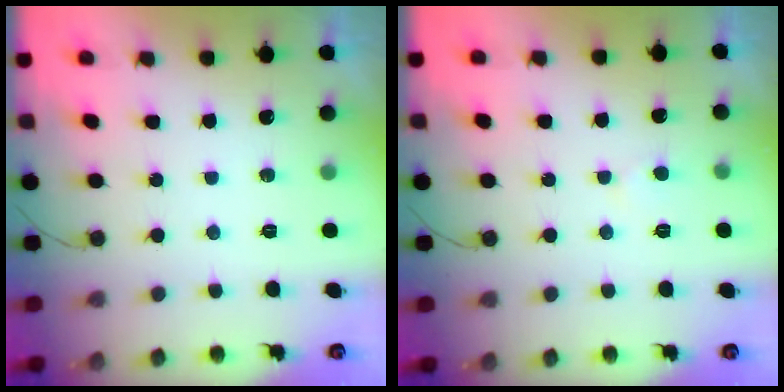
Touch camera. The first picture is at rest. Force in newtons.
{"total": 2.5, "press": 2.5, "slide": 0.2}